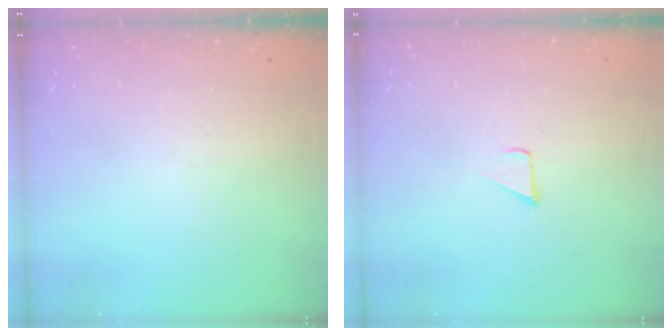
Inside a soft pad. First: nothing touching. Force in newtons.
{"total": 1.8, "press": 1.7, "slide": 0.1}